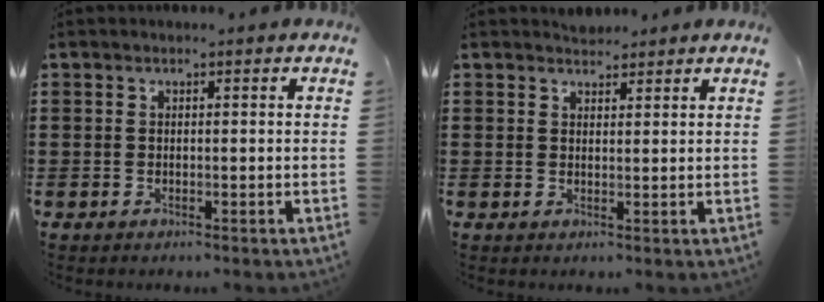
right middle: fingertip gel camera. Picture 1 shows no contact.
{"total": 1.8, "force": [1.7, 0.5, -0.1], "torque": [-0.002, 0.007, 0.034]}